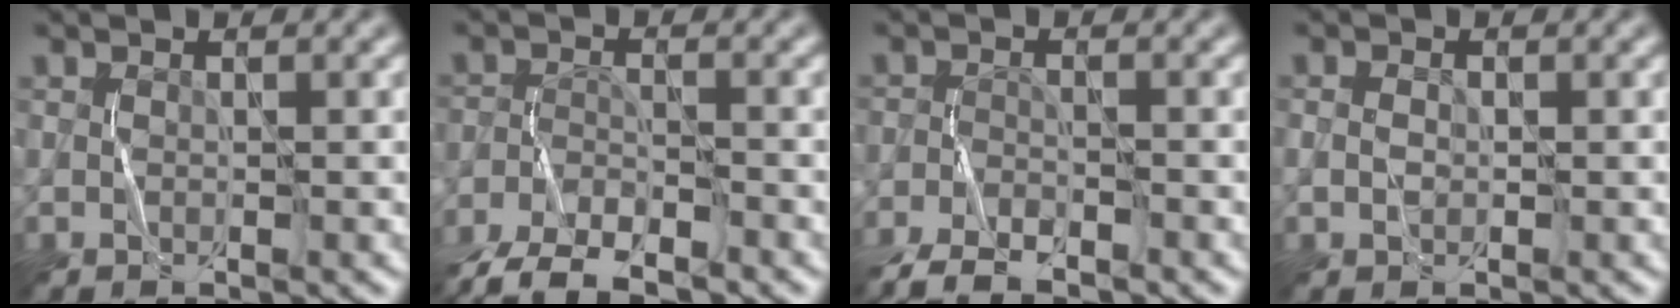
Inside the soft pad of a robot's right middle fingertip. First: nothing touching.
{"total": 6.1, "force": [-5.4, 1.3, 2.5], "torque": [-0.043, -0.012, -0.109]}
{"total": 4.8, "force": [-4.2, 1.2, 2.0], "torque": [-0.035, -0.017, -0.085]}
{"total": 0.7, "force": [-0.2, 0.5, 0.4], "torque": [-0.007, 0.001, -0.005]}